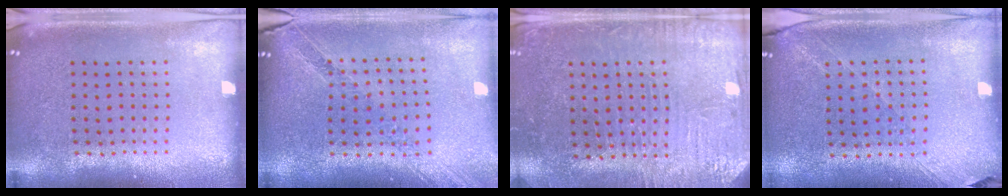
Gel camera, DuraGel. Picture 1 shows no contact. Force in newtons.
{"total": 1.1, "press": 1.1, "slide": 0.1}
{"total": 3.1, "press": 3.1, "slide": 0.7}
{"total": 1.3, "press": 1.2, "slide": 0.5}